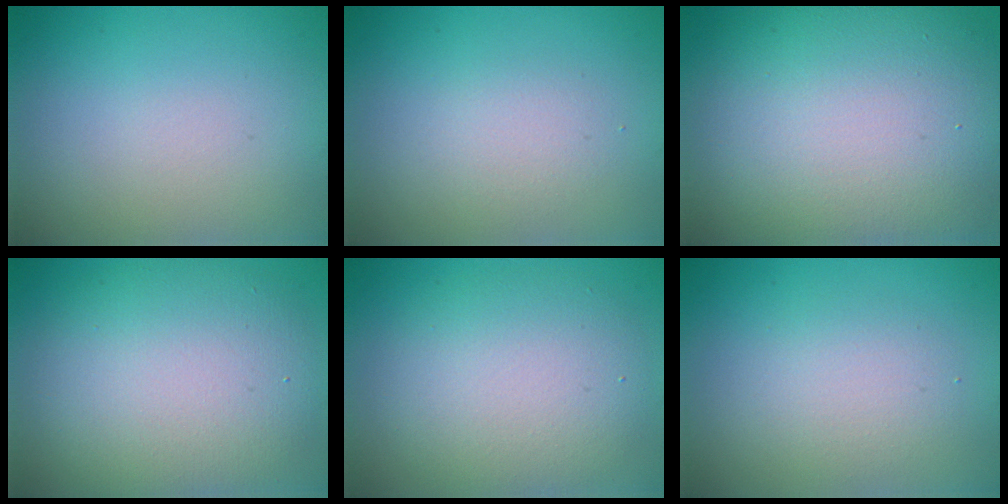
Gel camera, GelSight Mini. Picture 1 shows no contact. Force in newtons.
{"total": 1.6, "press": 1.6, "slide": 0.1}
{"total": 15.2, "press": 15.2, "slide": 1.1}
{"total": 9.3, "press": 9.3, "slide": 0.6}
{"total": 6.2, "press": 6.2, "slide": 0.7}
{"total": 2.6, "press": 2.6, "slide": 0.1}